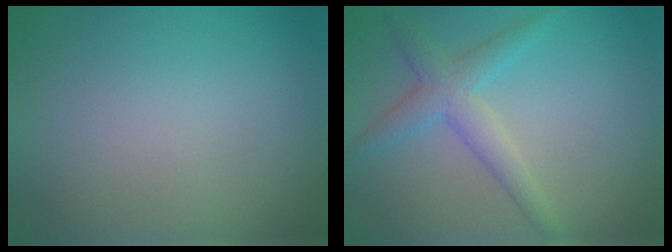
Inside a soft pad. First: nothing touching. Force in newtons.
{"total": 3.2, "press": 3.2, "slide": 0.1}